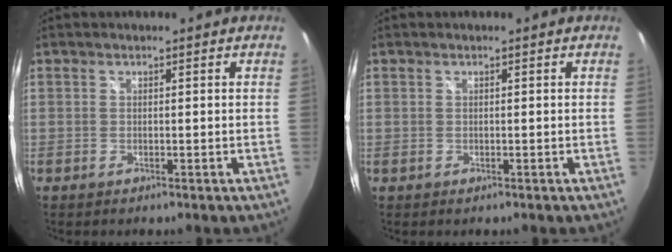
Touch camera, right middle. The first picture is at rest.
{"total": 0.0}